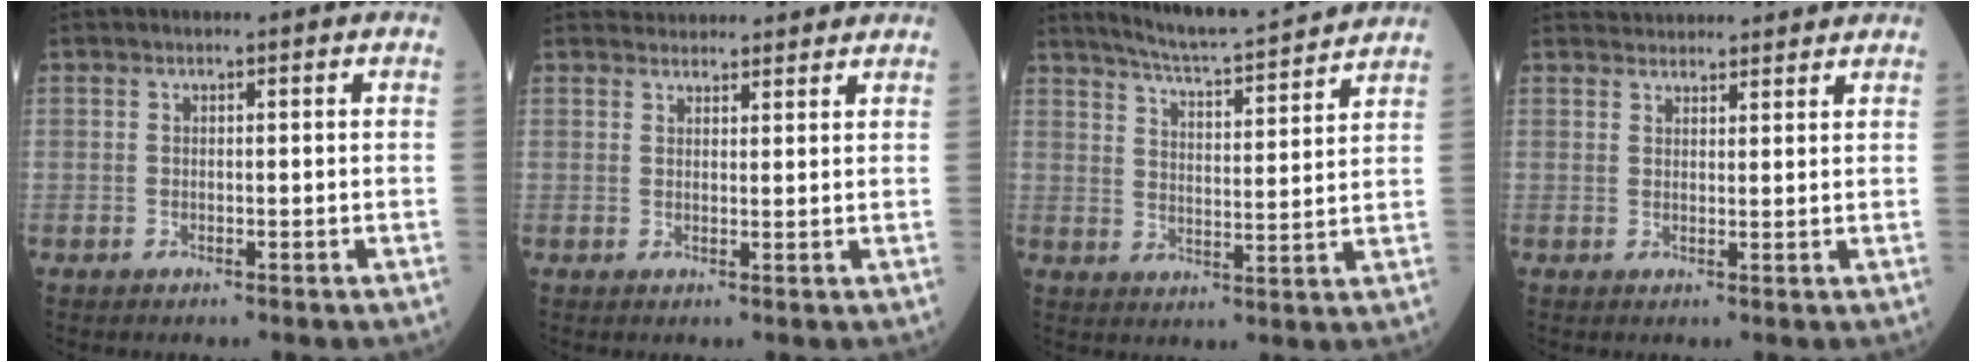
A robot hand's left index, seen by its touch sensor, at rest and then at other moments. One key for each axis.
{"total": 7.7, "fx": 7.4, "fy": 1.8, "fz": 1.4, "tx": -0.012, "ty": 0.030, "tz": 0.092}
{"total": 13.9, "fx": 13.1, "fy": 0.0, "fz": 4.7, "tx": -0.085, "ty": 0.005, "tz": 0.187}
{"total": 8.8, "fx": 8.4, "fy": 1.8, "fz": 1.8, "tx": -0.021, "ty": 0.031, "tz": 0.110}